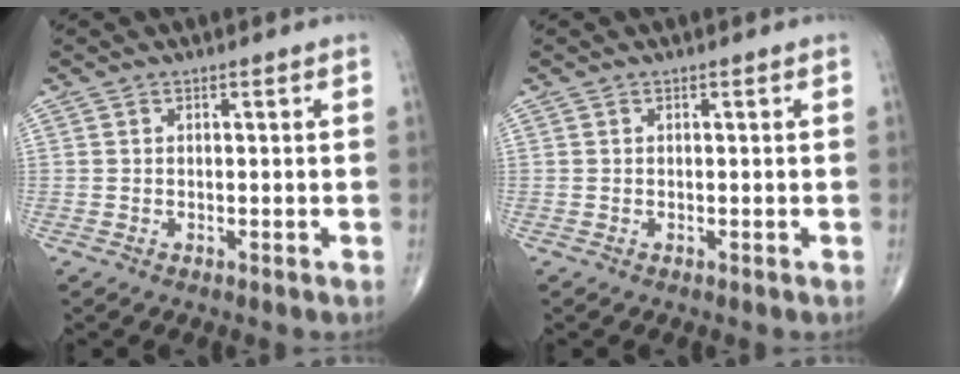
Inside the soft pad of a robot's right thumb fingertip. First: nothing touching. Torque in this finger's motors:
{"motor_torque": [0.00, 0.00, -0.14, -0.05, 0.00]}